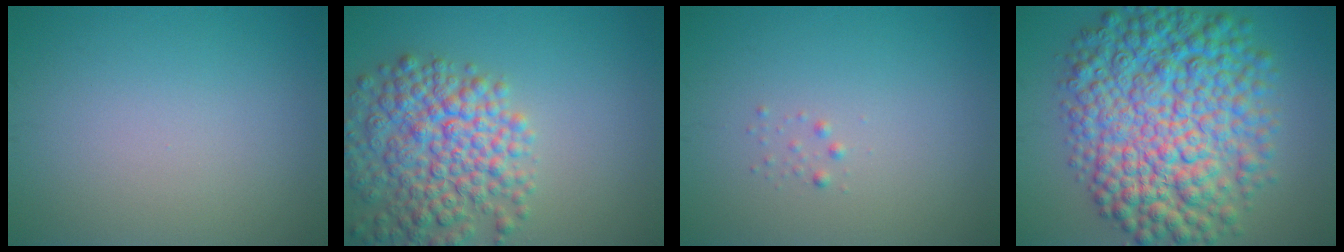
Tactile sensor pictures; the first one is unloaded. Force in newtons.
{"total": 7.7, "press": 7.7, "slide": 0.4}
{"total": 0.6, "press": 0.6, "slide": 0.0}
{"total": 12.9, "press": 12.9, "slide": 0.0}